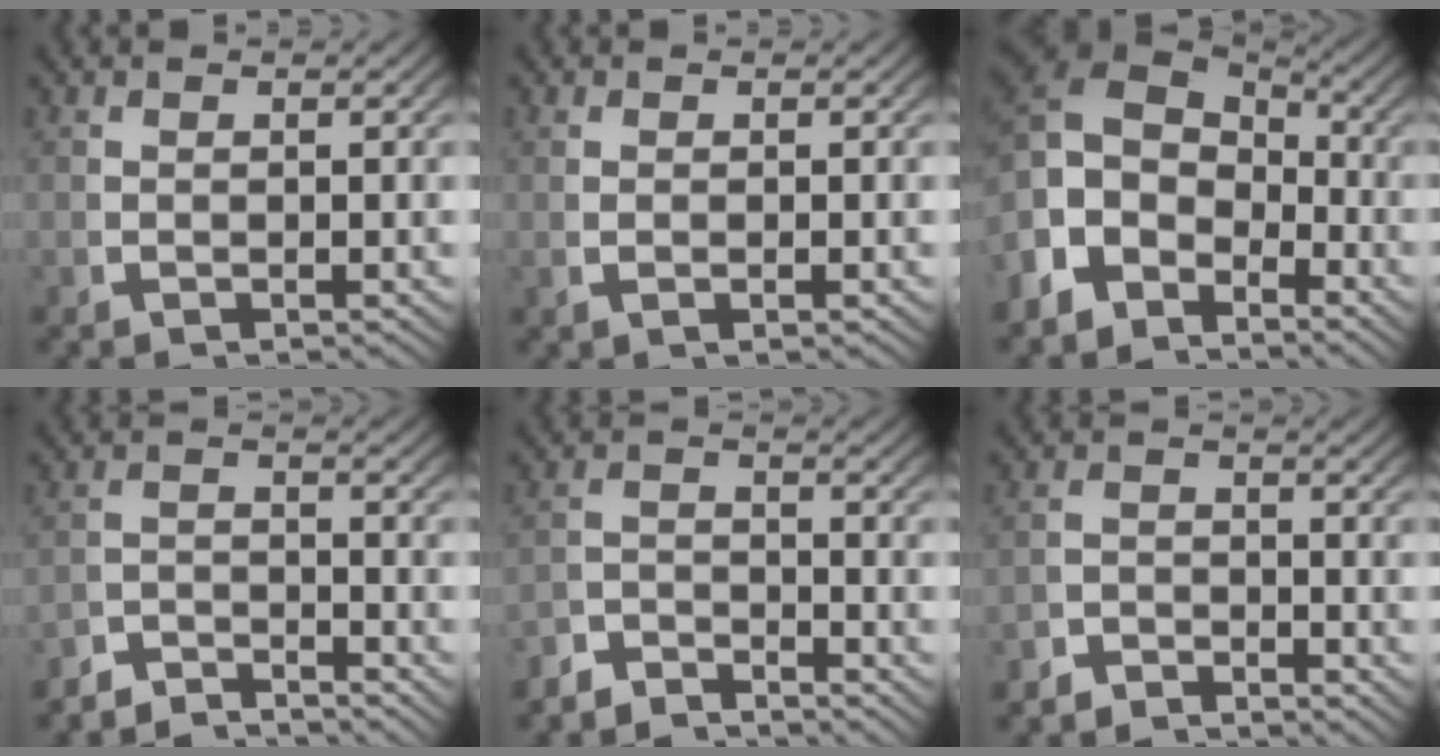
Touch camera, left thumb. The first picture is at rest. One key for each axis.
{"total": 0.6, "fx": 0.1, "fy": 0.1, "fz": 0.6, "tx": -0.016, "ty": 0.001, "tz": 0.005}
{"total": 9.1, "fx": 0.9, "fy": 6.5, "fz": 6.4, "tx": -0.140, "ty": -0.017, "tz": 0.021}
{"total": 3.9, "fx": -3.9, "fy": 0.3, "fz": 0.1, "tx": 0.013, "ty": -0.009, "tz": -0.074}
{"total": 3.5, "fx": -3.5, "fy": 0.5, "fz": 0.0, "tx": 0.010, "ty": -0.009, "tz": -0.068}
{"total": 3.0, "fx": -2.9, "fy": 0.7, "fz": -0.1, "tx": 0.011, "ty": -0.010, "tz": -0.054}